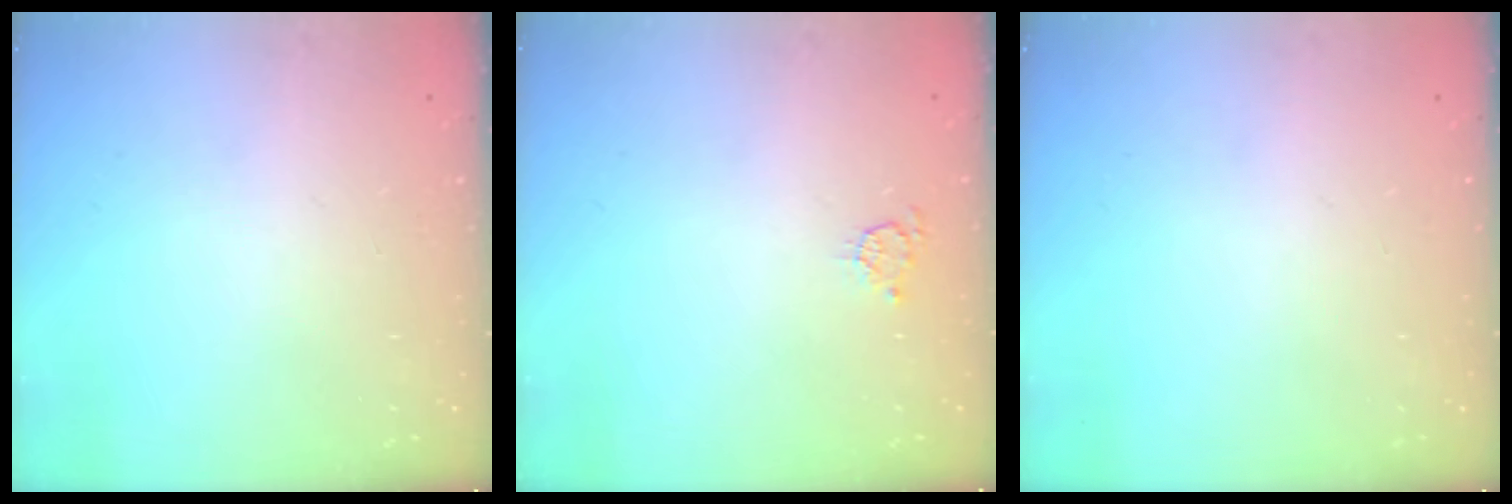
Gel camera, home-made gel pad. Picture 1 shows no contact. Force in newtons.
{"total": 3.6, "press": 3.5, "slide": 0.4}
{"total": 0.0}